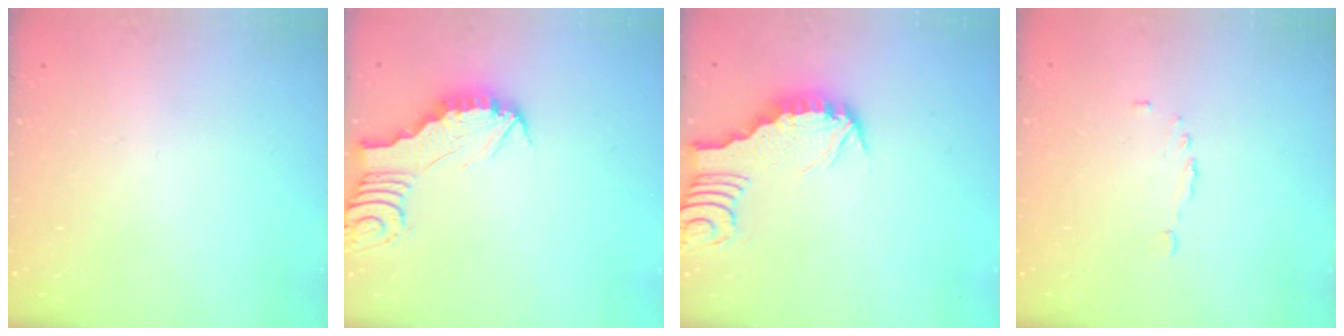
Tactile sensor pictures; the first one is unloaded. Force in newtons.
{"total": 3.0, "press": 3.0, "slide": 0.3}
{"total": 3.2, "press": 3.2, "slide": 0.4}
{"total": 2.7, "press": 2.6, "slide": 0.8}